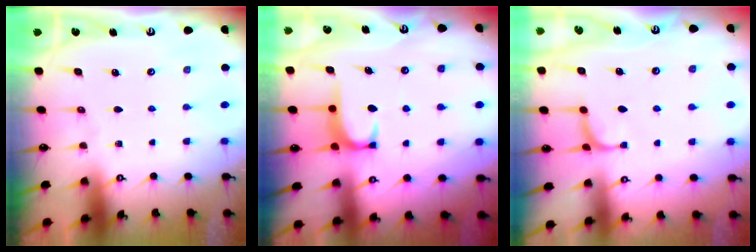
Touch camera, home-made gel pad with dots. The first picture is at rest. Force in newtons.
{"total": 1.9, "press": 1.9, "slide": 0.5}
{"total": 2.1, "press": 2.0, "slide": 0.6}